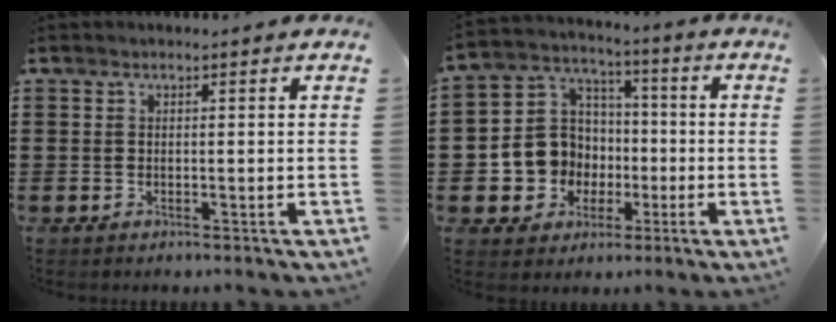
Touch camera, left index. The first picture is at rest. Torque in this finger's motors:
{"motor_torque": [1.33, 0.80, 0.45, 0.08]}